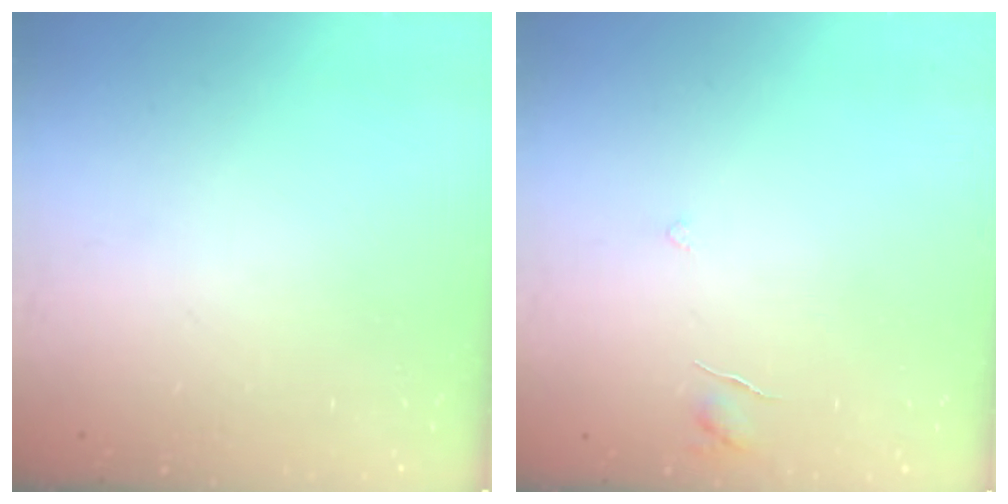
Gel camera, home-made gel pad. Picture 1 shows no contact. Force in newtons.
{"total": 3.2, "press": 3.1, "slide": 0.2}